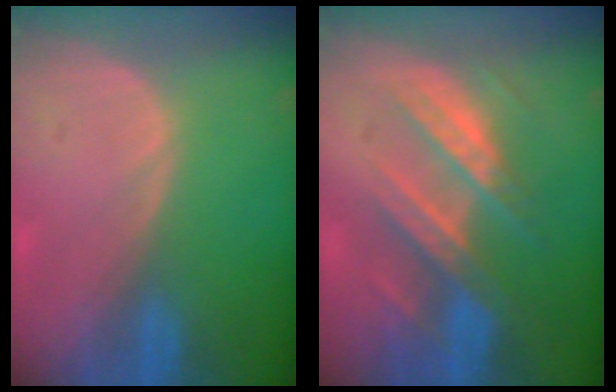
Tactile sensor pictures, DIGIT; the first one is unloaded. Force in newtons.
{"total": 8.9, "press": 7.9, "slide": 4.1}